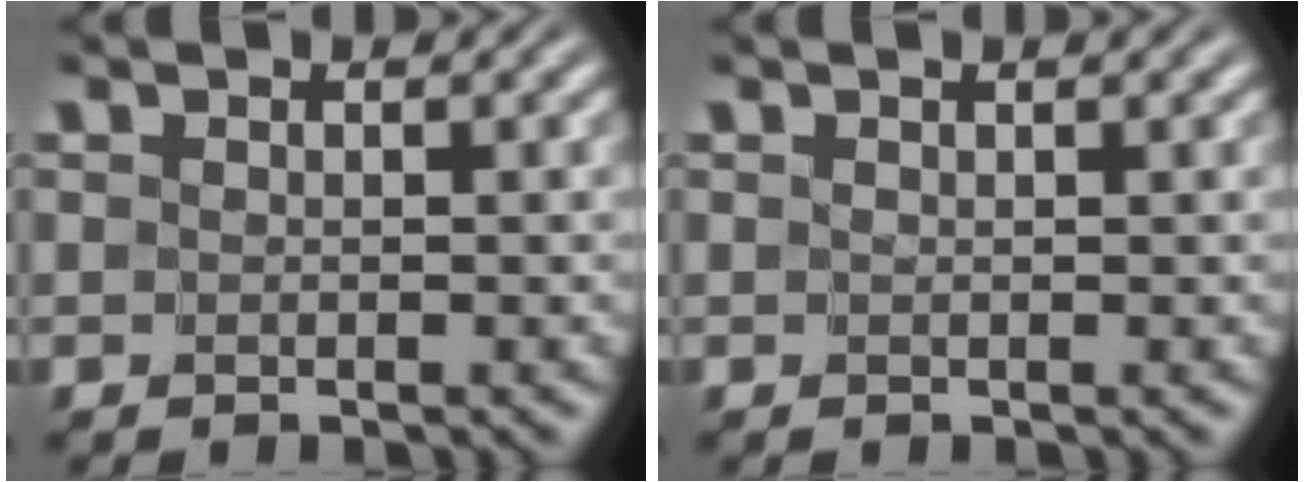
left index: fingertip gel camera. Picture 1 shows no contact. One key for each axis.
{"total": 1.3, "fx": 0.9, "fy": 0.3, "fz": 0.9, "tx": -0.010, "ty": -0.001, "tz": 0.009}